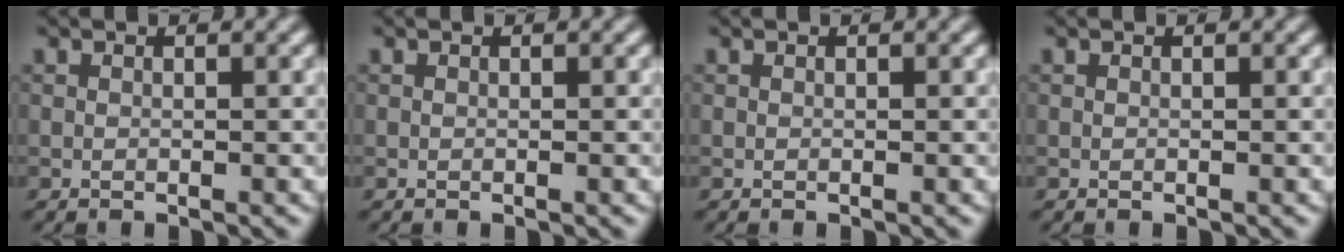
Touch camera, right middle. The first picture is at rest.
{"total": 0.0}
{"total": 0.0}
{"total": 0.0}